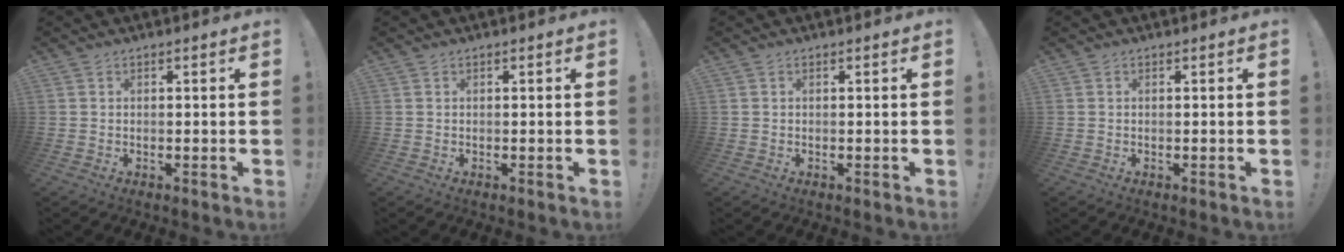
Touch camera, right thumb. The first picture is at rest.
{"total": 0.0}
{"total": 0.0}
{"total": 0.0}